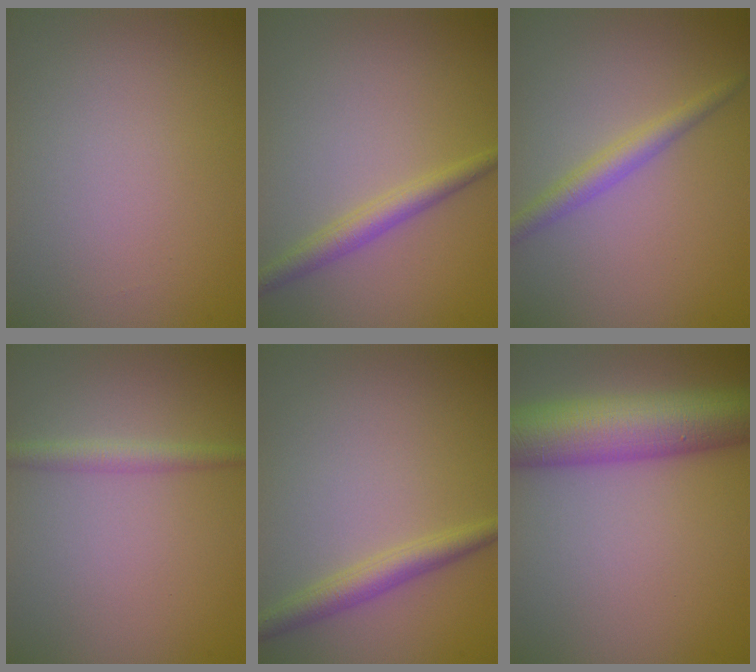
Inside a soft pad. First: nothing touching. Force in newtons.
{"total": 2.4, "press": 2.4, "slide": 0.1}
{"total": 2.2, "press": 2.2, "slide": 0.0}
{"total": 1.8, "press": 1.8, "slide": 0.0}
{"total": 2.6, "press": 2.6, "slide": 0.1}
{"total": 10.0, "press": 10.0, "slide": 0.4}